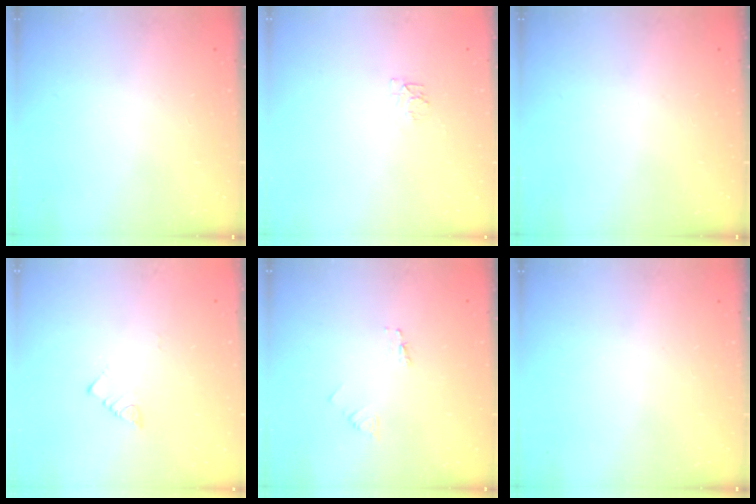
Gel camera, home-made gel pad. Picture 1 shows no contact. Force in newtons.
{"total": 4.6, "press": 4.5, "slide": 0.5}
{"total": 0.0}
{"total": 3.2, "press": 3.2, "slide": 0.2}
{"total": 2.1, "press": 2.1, "slide": 0.1}
{"total": 0.0}